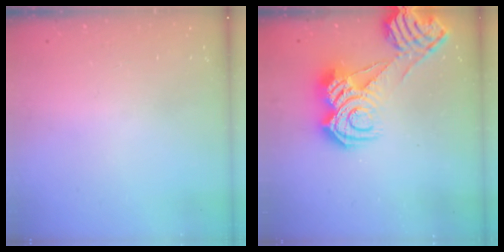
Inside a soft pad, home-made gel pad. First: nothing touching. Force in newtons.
{"total": 12.3, "press": 12.2, "slide": 1.2}